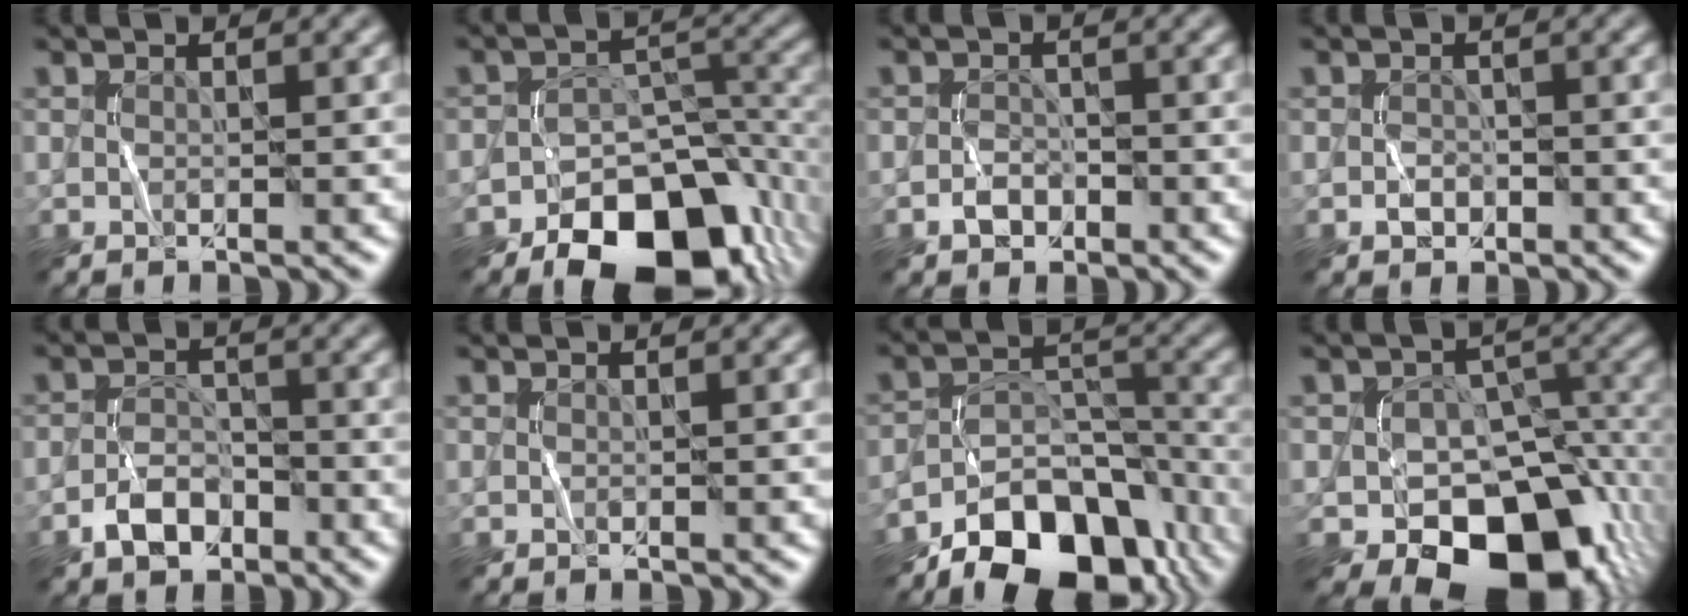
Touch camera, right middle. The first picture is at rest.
{"total": 11.7, "force": [-7.3, 6.3, 6.6], "torque": [-0.091, -0.005, -0.113]}
{"total": 1.5, "force": [-0.9, 1.1, 0.3], "torque": [-0.004, 0.008, -0.019]}
{"total": 0.9, "force": [-0.5, 0.8, 0.1], "torque": [-0.001, 0.006, -0.010]}
{"total": 3.1, "force": [-2.1, 1.9, 1.3], "torque": [-0.021, 0.008, -0.042]}
{"total": 0.0}
{"total": 11.2, "force": [-7.8, 5.8, 5.5], "torque": [-0.082, 0.009, -0.135]}
{"total": 12.8, "force": [-6.0, 8.6, 7.4], "torque": [-0.083, 0.011, -0.092]}